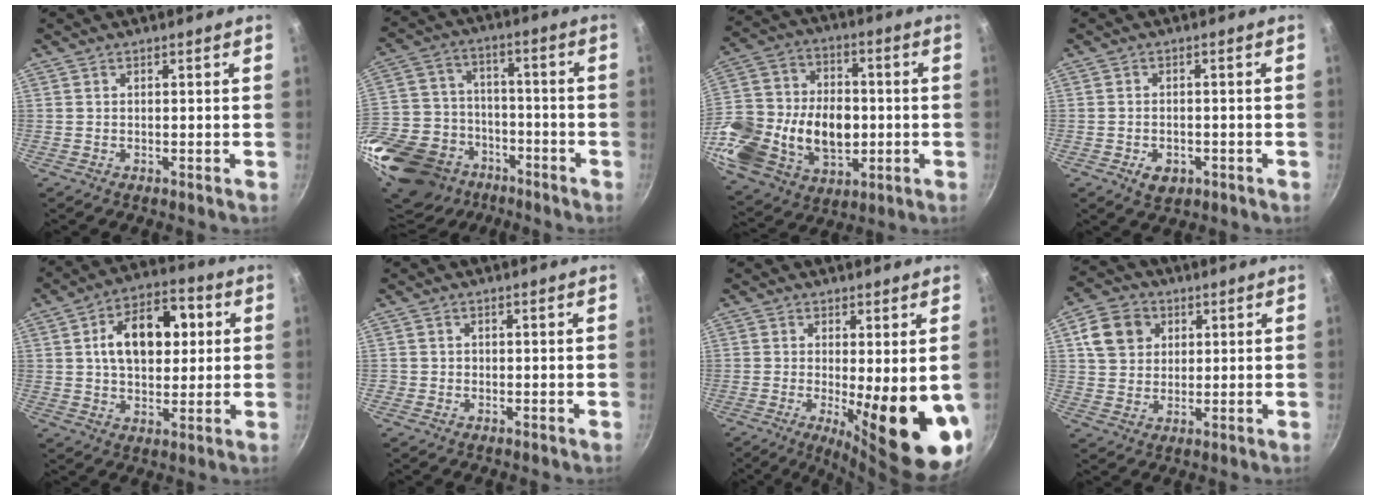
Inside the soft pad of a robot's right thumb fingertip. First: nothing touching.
{"total": 27.4, "force": [-14.5, 19.6, 12.5], "torque": [-0.324, 0.050, -0.248]}
{"total": 28.4, "force": [-4.9, 19.4, 20.1], "torque": [-0.417, 0.009, -0.066]}
{"total": 3.6, "force": [-1.6, 2.4, 2.2], "torque": [-0.030, 0.004, -0.020]}
{"total": 14.9, "force": [2.9, 9.0, 11.5], "torque": [-0.154, 0.013, 0.041]}
{"total": 1.0, "force": [-0.3, 1.0, 0.0], "torque": [0.007, 0.007, -0.006]}
{"total": 18.4, "force": [-4.1, 5.5, 17.1], "torque": [-0.183, -0.028, -0.034]}
{"total": 9.1, "force": [2.9, 7.7, 4.0], "torque": [-0.055, -0.001, 0.049]}